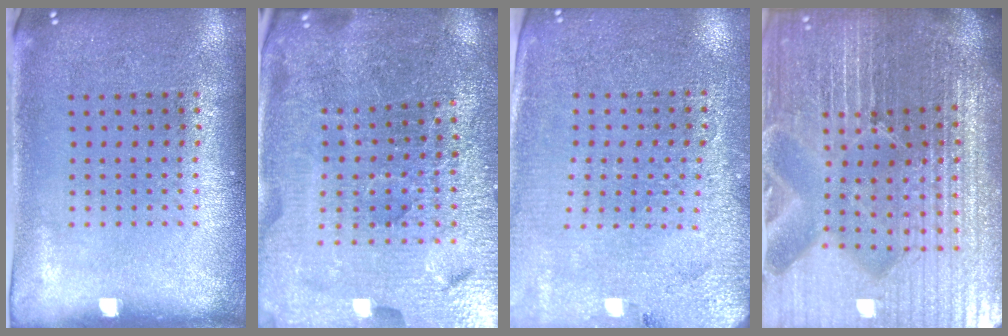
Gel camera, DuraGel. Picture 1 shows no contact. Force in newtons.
{"total": 4.8, "press": 4.6, "slide": 1.3}
{"total": 2.8, "press": 2.7, "slide": 0.5}
{"total": 7.3, "press": 6.4, "slide": 3.5}